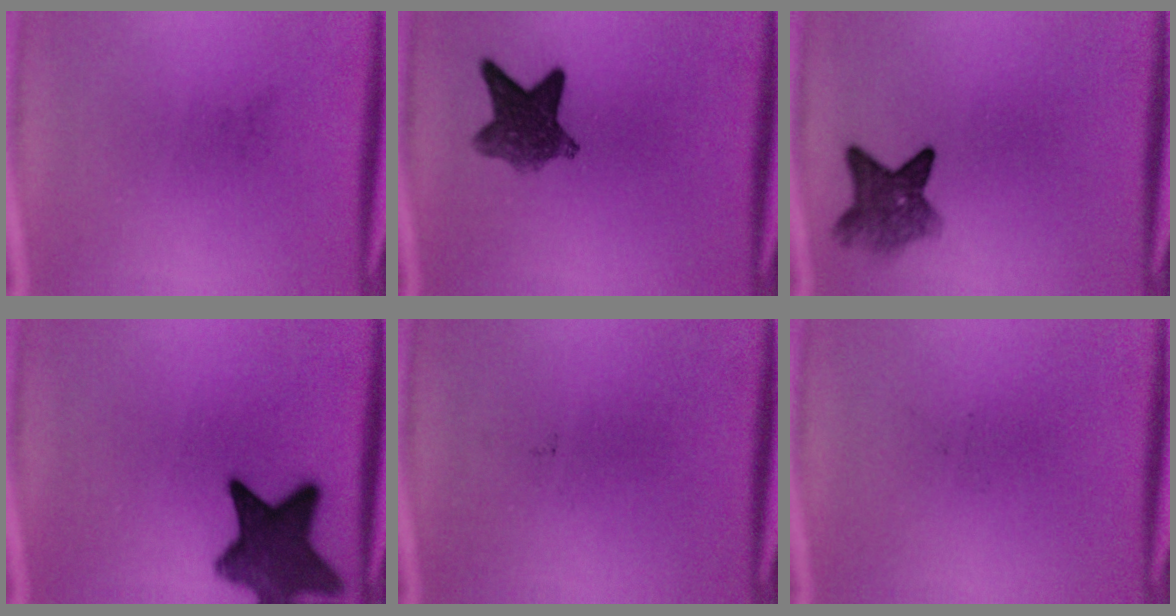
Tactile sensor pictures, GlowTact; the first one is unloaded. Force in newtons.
{"total": 7.9}
{"total": 5.9}
{"total": 11.8}
{"total": 0.0}
{"total": 0.0}